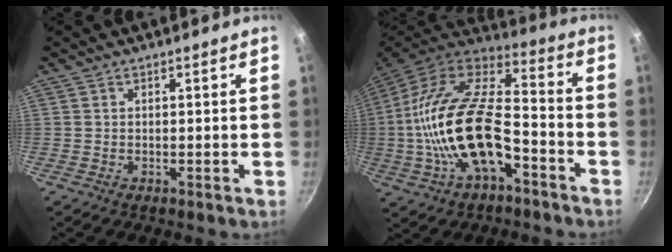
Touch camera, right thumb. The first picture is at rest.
{"total": 24.2, "force": [-6.4, 11.8, 20.1], "torque": [-0.374, 0.039, -0.126]}